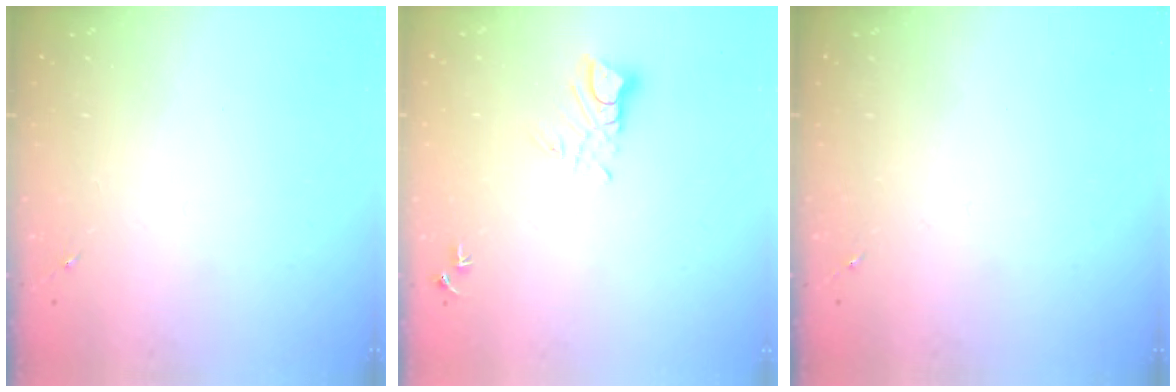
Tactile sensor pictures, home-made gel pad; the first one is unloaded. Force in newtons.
{"total": 5.3, "press": 5.3, "slide": 0.3}
{"total": 0.0}